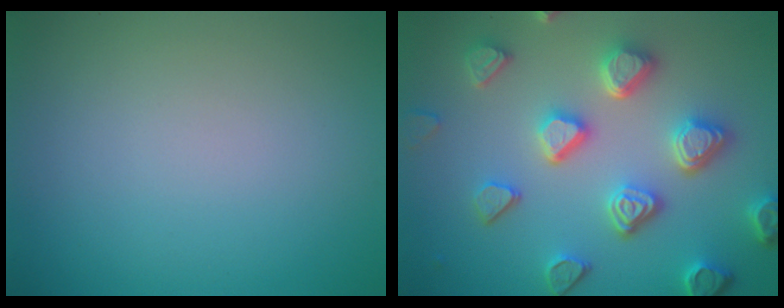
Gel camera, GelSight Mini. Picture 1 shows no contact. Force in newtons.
{"total": 5.9, "press": 5.3, "slide": 2.7}